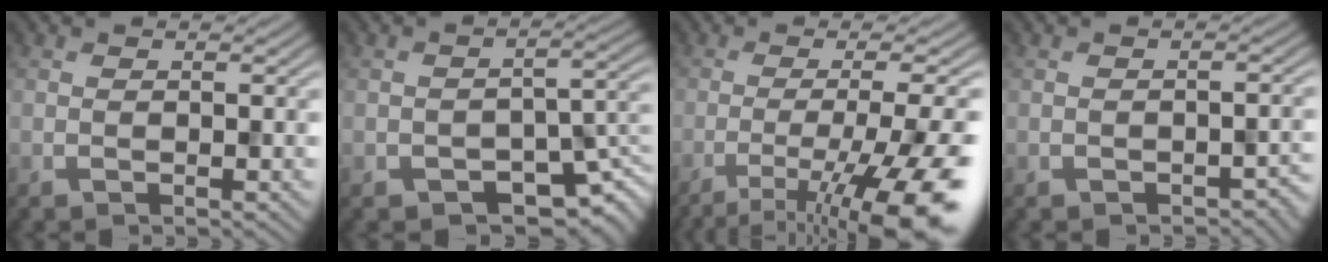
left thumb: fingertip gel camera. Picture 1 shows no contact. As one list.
[{"total": 5.4, "force": [-4.0, 2.7, 2.5], "torque": [-0.026, -0.014, -0.050]}, {"total": 13.1, "force": [-7.0, 3.2, 10.6], "torque": [-0.144, -0.009, -0.094]}, {"total": 1.4, "force": [-1.4, 0.2, 0.2], "torque": [0.005, 0.005, -0.018]}]